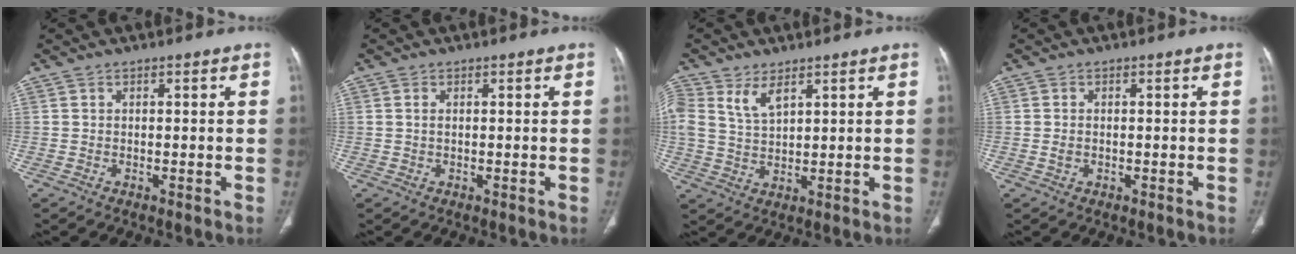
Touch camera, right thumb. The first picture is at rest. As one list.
[{"total": 0.8, "force": [0.2, 0.4, 0.6], "torque": [-0.017, 0.004, 0.006]}, {"total": 5.7, "force": [3.2, 2.8, 3.8], "torque": [-0.072, -0.008, 0.073]}, {"total": 1.3, "force": [-0.2, 0.9, 0.9], "torque": [-0.023, 0.001, -0.003]}]